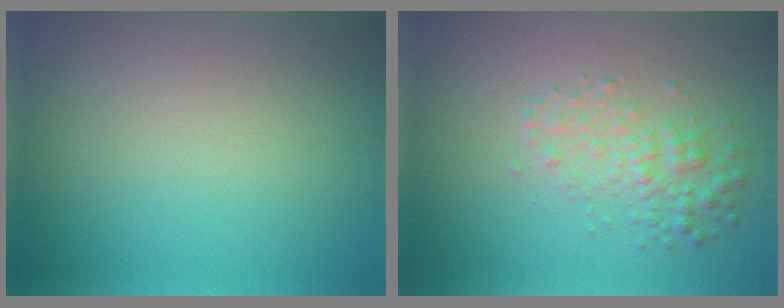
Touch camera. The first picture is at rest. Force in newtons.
{"total": 2.6, "press": 2.6, "slide": 0.0}